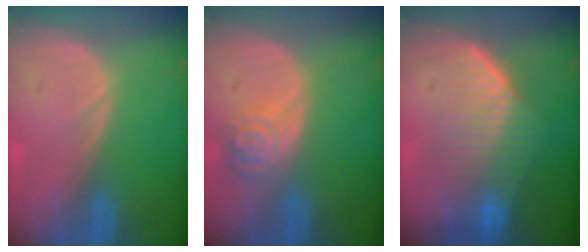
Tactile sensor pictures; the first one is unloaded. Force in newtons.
{"total": 5.0, "press": 4.4, "slide": 2.3}
{"total": 7.3, "press": 7.3, "slide": 0.9}